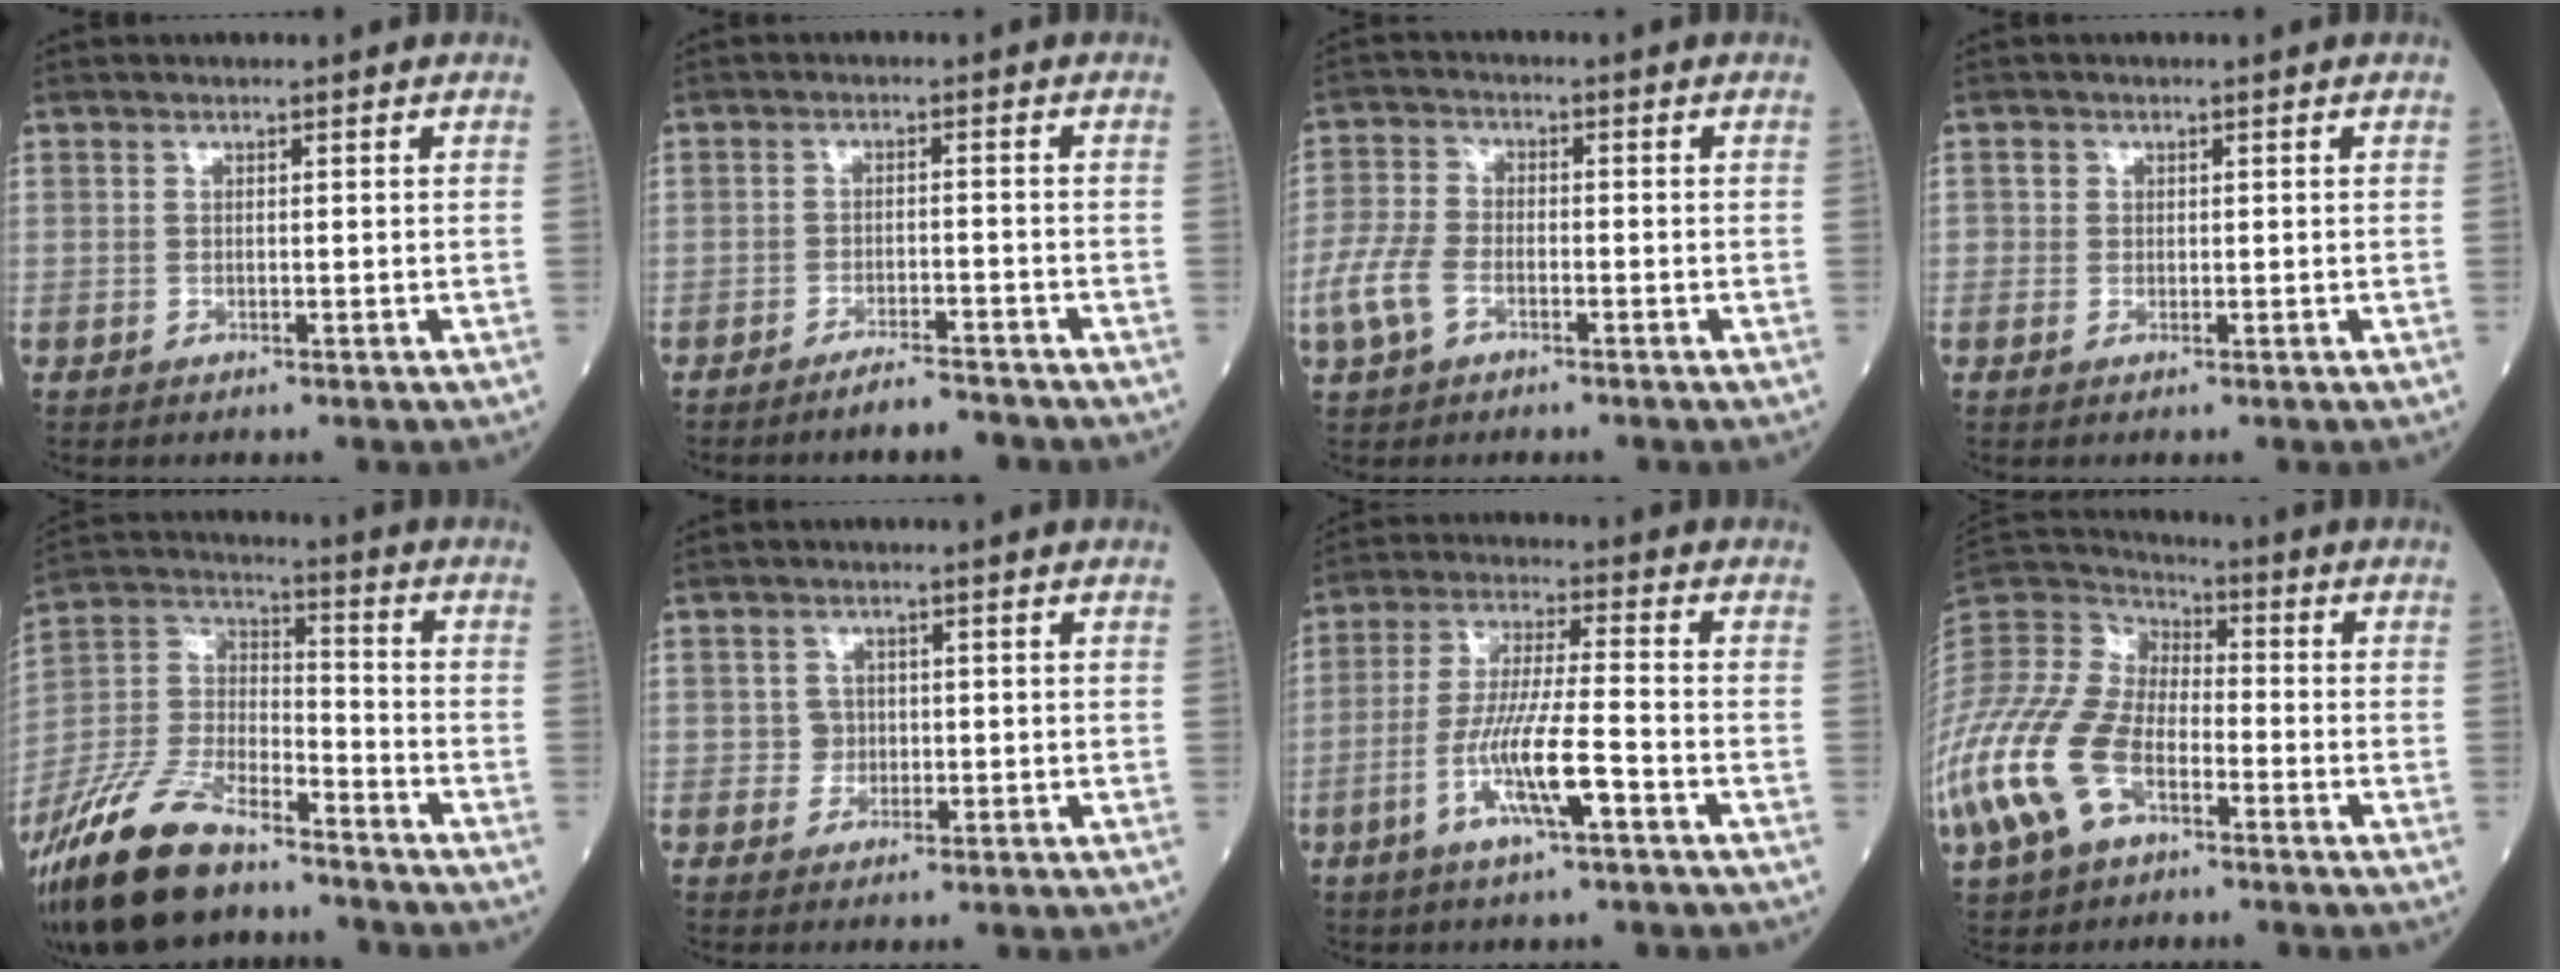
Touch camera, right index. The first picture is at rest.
{"total": 4.0, "force": [-3.6, 0.3, 1.7], "torque": [-0.030, -0.006, -0.058]}
{"total": 7.5, "force": [-3.3, 4.4, 5.1], "torque": [-0.143, 0.002, -0.071]}
{"total": 1.0, "force": [0.0, 1.0, 0.2], "torque": [0.003, 0.002, -0.002]}
{"total": 21.4, "force": [-16.6, 7.2, 11.4], "torque": [-0.282, -0.020, -0.315]}
{"total": 1.6, "force": [-0.1, 1.6, 0.2], "torque": [0.003, 0.005, -0.002]}
{"total": 9.7, "force": [-4.1, 0.5, 8.7], "torque": [-0.172, -0.004, -0.077]}
{"total": 17.4, "force": [-8.1, 9.5, 12.1], "torque": [-0.296, 0.000, -0.160]}